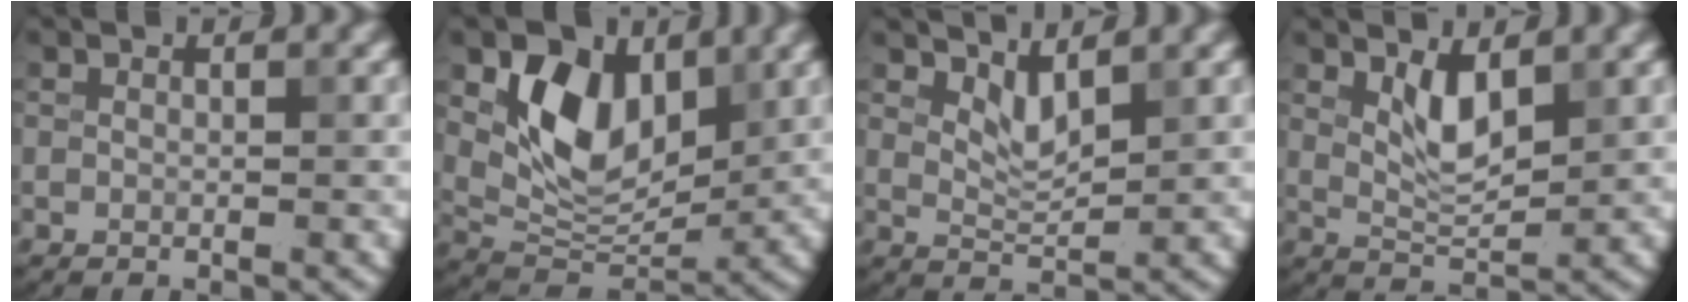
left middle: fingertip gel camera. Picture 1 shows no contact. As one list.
[{"total": 7.8, "force": [2.8, 5.1, 5.2], "torque": [-0.091, -0.009, 0.049]}, {"total": 2.3, "force": [1.6, 0.7, 1.4], "torque": [-0.030, -0.011, 0.034]}, {"total": 3.2, "force": [1.4, 1.3, 2.6], "torque": [-0.050, -0.004, 0.029]}]